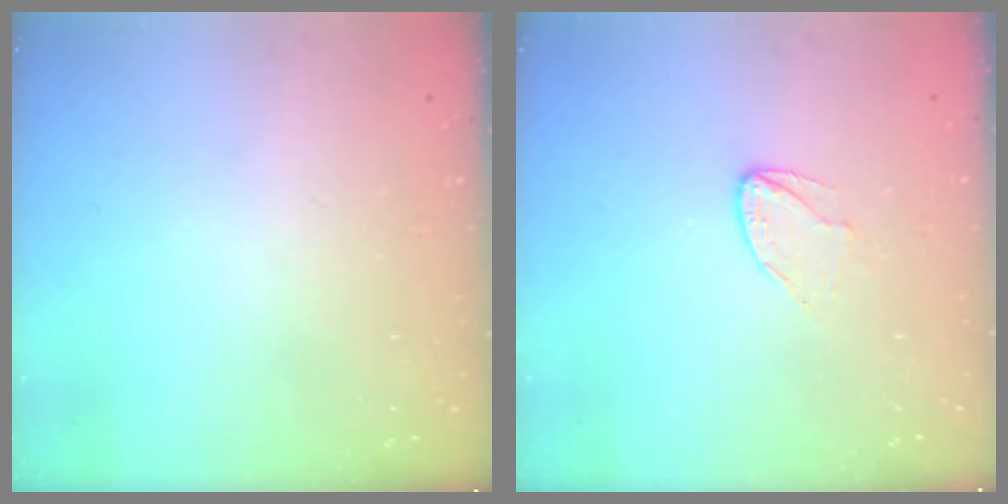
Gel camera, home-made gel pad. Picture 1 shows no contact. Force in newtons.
{"total": 4.8, "press": 4.8, "slide": 0.4}